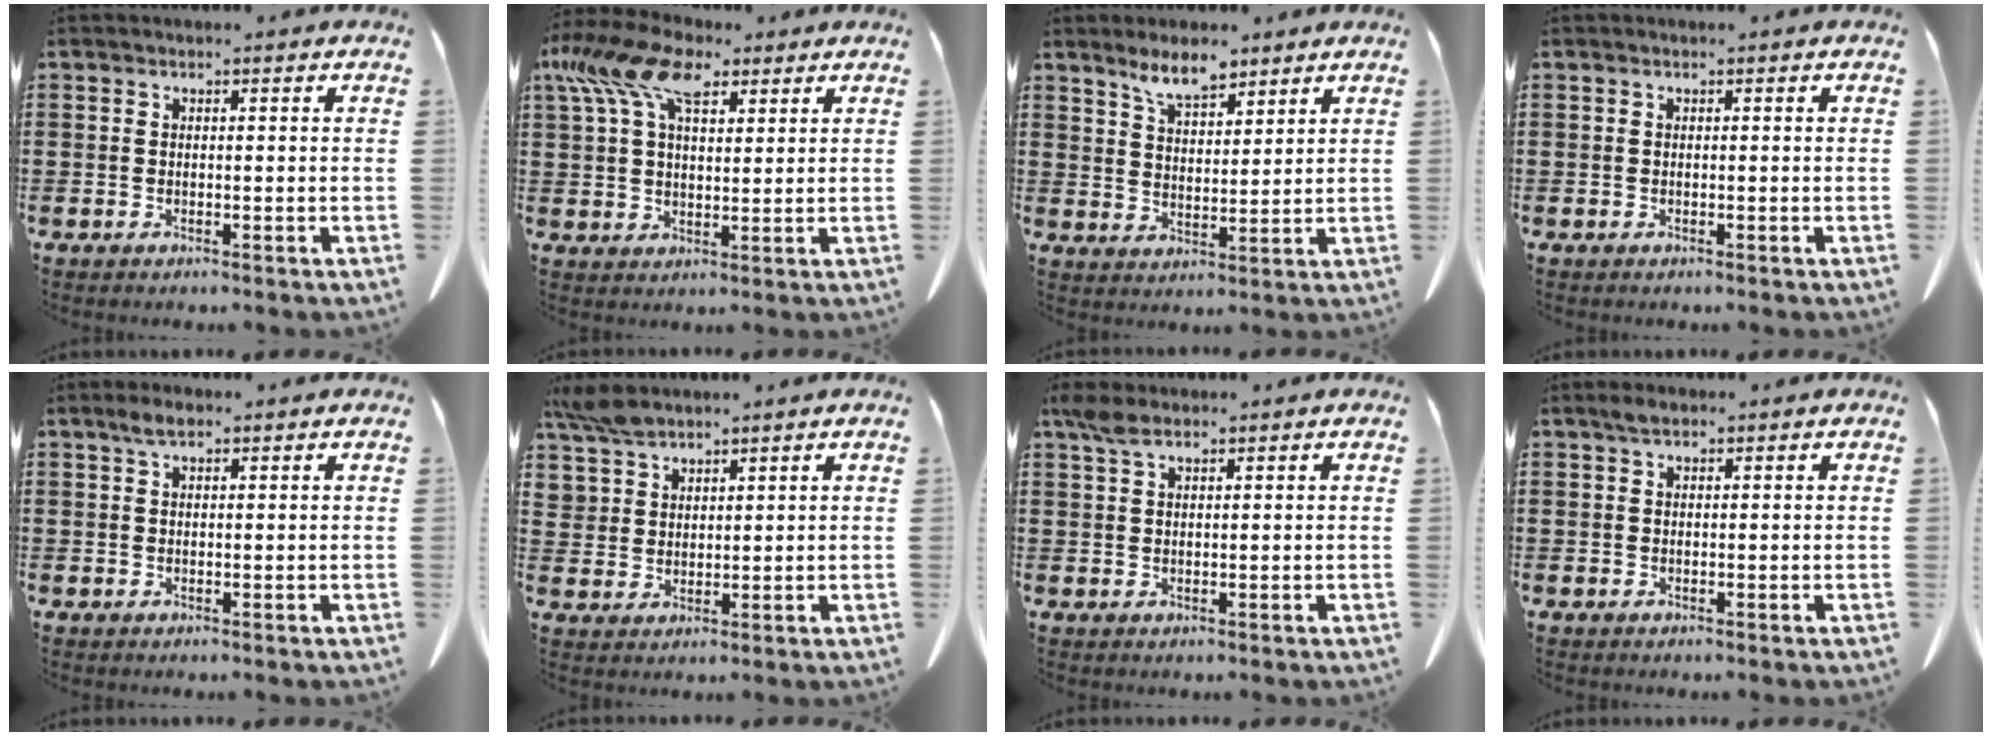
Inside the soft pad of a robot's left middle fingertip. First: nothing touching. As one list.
[{"total": 11.1, "force": [6.4, 5.1, 7.4], "torque": [-0.170, 0.001, 0.118]}, {"total": 5.8, "force": [5.0, 1.6, 2.7], "torque": [-0.066, -0.010, 0.092]}, {"total": 0.0}, {"total": 2.1, "force": [1.3, 0.9, 1.4], "torque": [-0.031, 0.004, 0.024]}, {"total": 4.3, "force": [3.7, 1.9, 0.9], "torque": [-0.034, -0.003, 0.073]}, {"total": 3.0, "force": [2.1, 1.0, 1.9], "torque": [-0.043, 0.002, 0.039]}, {"total": 1.4, "force": [0.9, 0.8, 0.7], "torque": [-0.018, 0.003, 0.017]}]